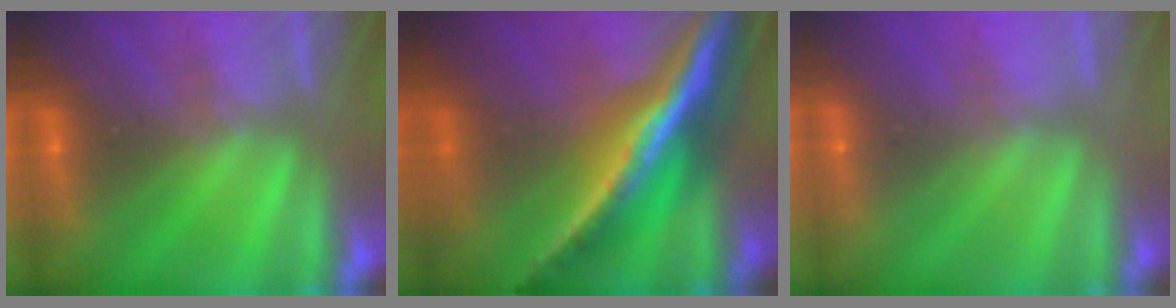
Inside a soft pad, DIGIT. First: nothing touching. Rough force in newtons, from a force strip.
{"total": 7.1}
{"total": 2.9}